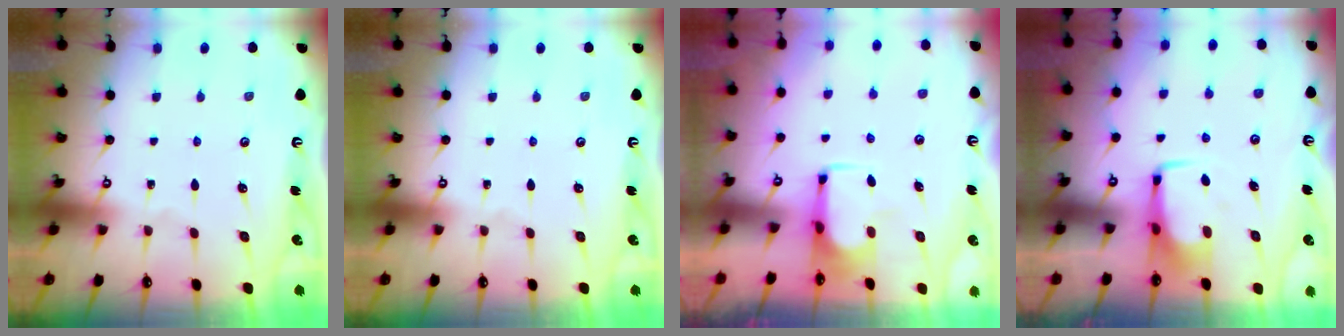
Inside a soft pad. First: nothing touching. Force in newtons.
{"total": 0.0}
{"total": 0.9, "press": 0.3, "slide": 0.8}
{"total": 2.9, "press": 2.9, "slide": 0.3}